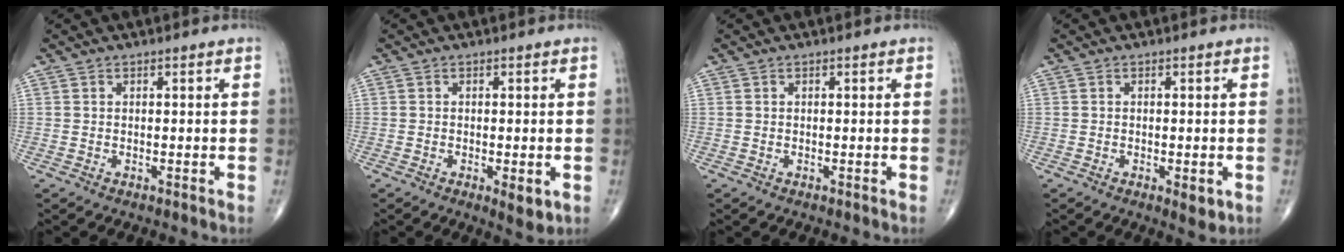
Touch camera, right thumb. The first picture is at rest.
{"total": 3.6, "force": [-1.0, 1.3, 3.2], "torque": [-0.045, -0.009, -0.013]}
{"total": 0.0}
{"total": 2.9, "force": [-0.9, 1.2, 2.5], "torque": [-0.031, -0.006, -0.010]}